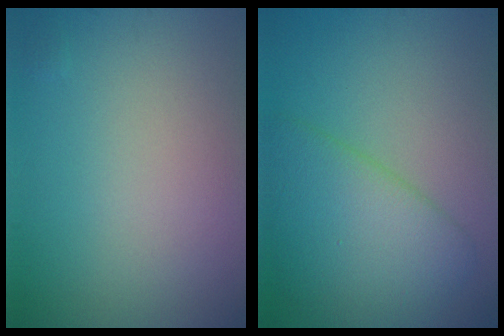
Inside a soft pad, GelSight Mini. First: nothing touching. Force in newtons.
{"total": 5.6, "press": 5.6, "slide": 0.2}